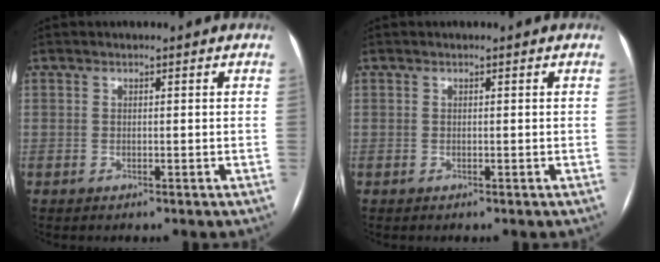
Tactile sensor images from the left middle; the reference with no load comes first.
{"total": 0.0}